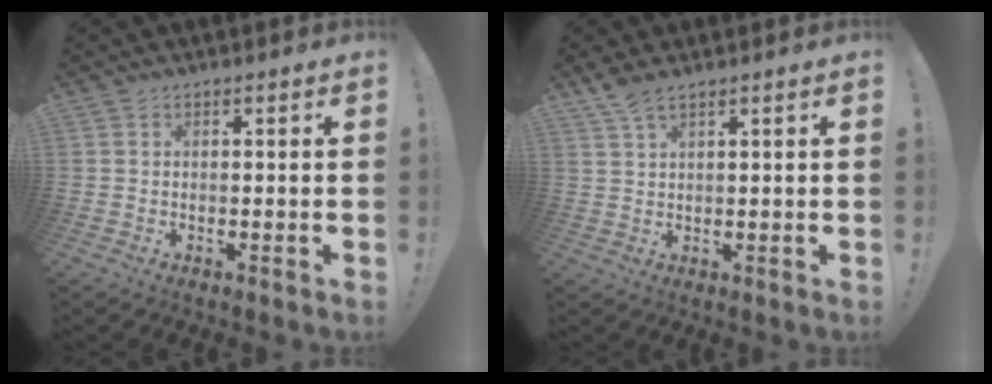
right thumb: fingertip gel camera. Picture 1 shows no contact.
{"total": 4.2, "force": [3.3, 0.6, 2.6], "torque": [-0.051, -0.018, 0.058]}